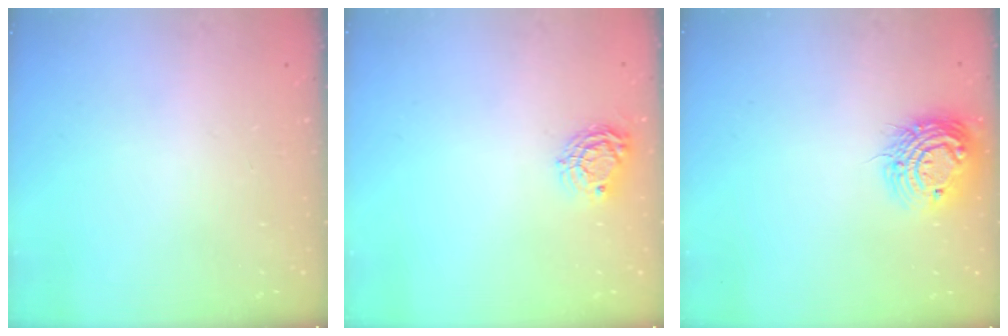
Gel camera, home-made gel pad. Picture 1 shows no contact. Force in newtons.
{"total": 7.8, "press": 7.7, "slide": 0.3}
{"total": 13.3, "press": 13.3, "slide": 0.9}